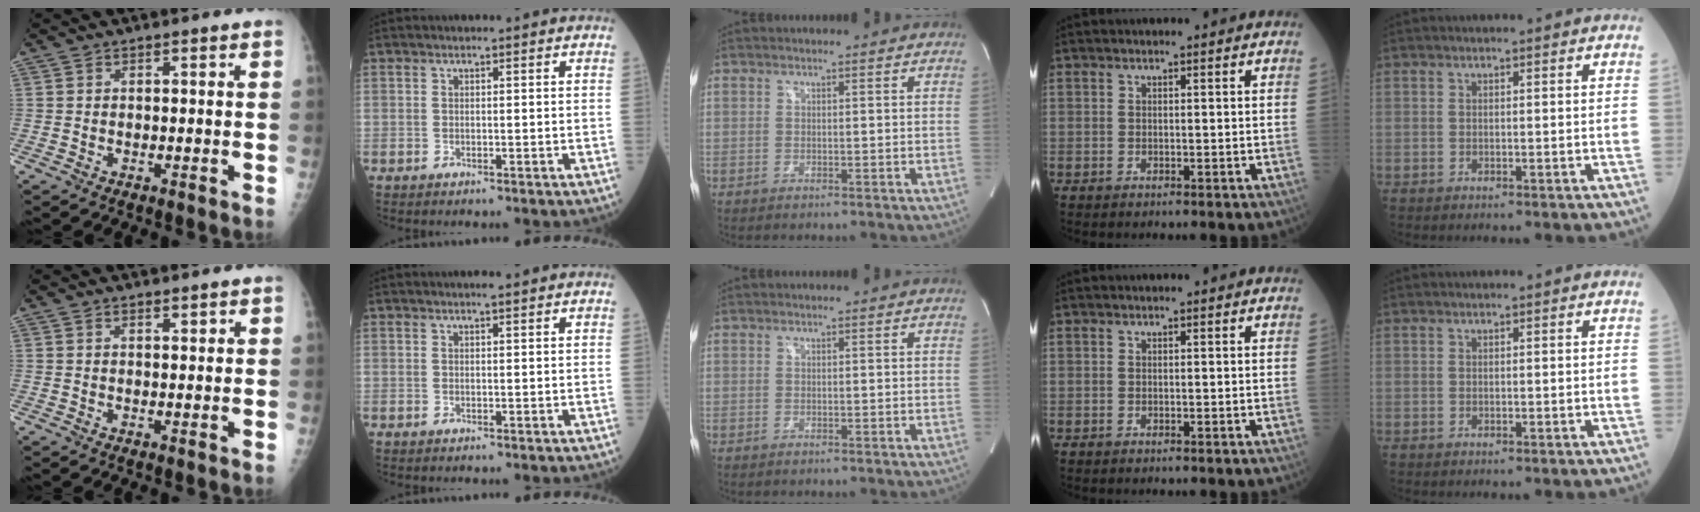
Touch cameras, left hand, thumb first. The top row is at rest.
{"thumb": {"total": 1.0, "force": [0.7, 0.4, 0.6], "torque": [-0.001, -0.003, 0.011]}, "index": {"total": 1.0, "force": [0.9, -0.1, 0.5], "torque": [-0.012, -0.002, 0.017]}}